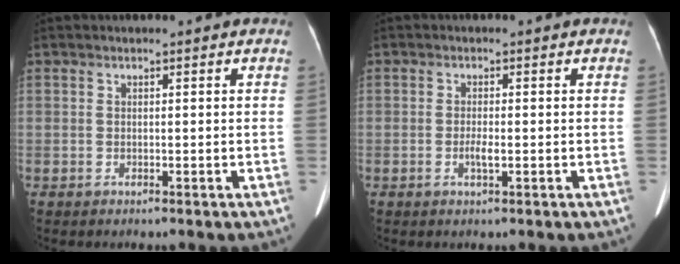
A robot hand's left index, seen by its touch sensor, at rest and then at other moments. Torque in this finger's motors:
{"motor_torque": [0.07, 0.09, 0.03, 0.00]}